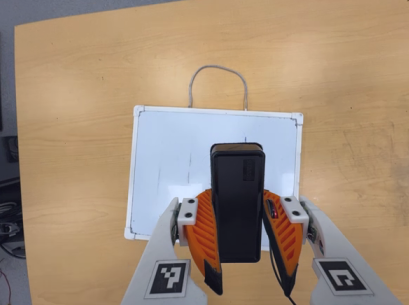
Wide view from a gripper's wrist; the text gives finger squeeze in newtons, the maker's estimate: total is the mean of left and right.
{"total": 5.5, "left": 4.8, "right": 6.3}